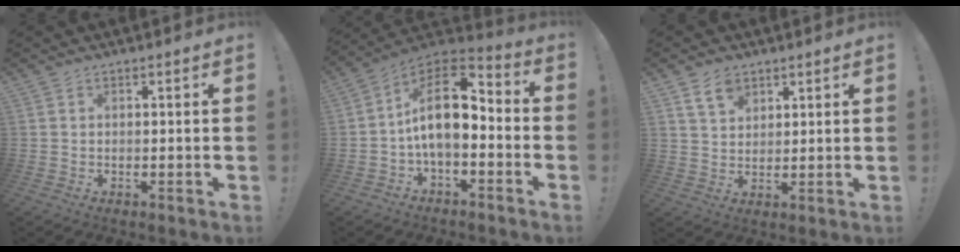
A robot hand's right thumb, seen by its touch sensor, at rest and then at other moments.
{"total": 13.9, "force": [0.5, 7.2, 11.8], "torque": [-0.206, 0.007, 0.012]}
{"total": 6.3, "force": [4.0, 3.9, 3.0], "torque": [-0.050, -0.012, 0.075]}